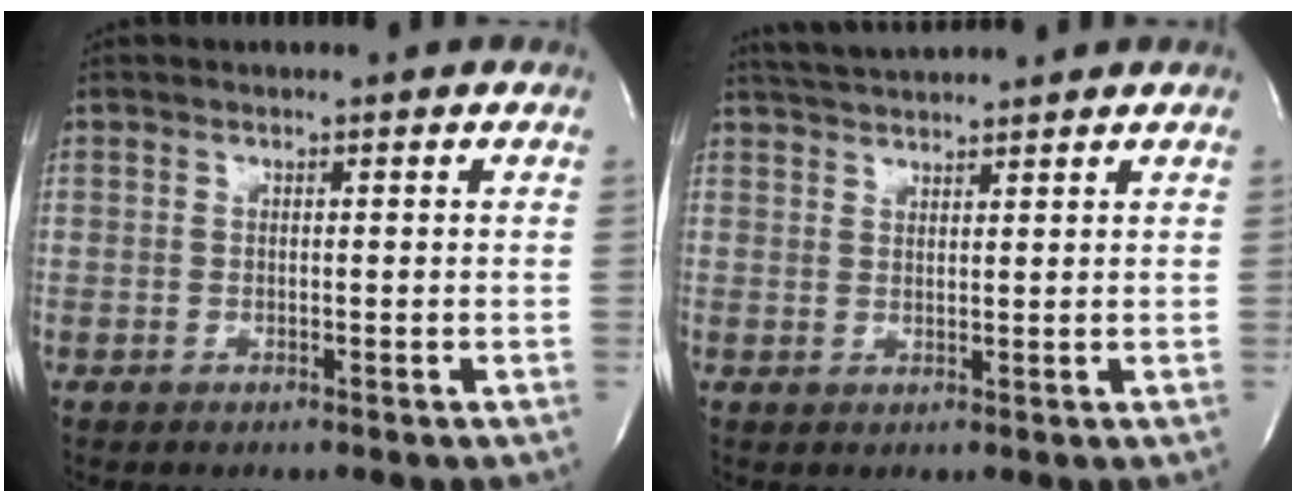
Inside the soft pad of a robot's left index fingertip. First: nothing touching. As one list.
[{"total": 4.6, "force": [4.5, -0.5, 1.1], "torque": [-0.025, 0.017, 0.080]}]